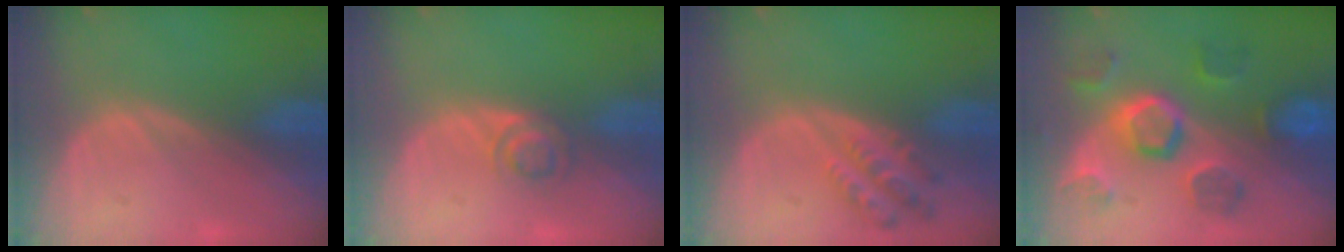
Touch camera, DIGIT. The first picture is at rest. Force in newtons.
{"total": 3.0, "press": 2.9, "slide": 0.2}
{"total": 4.9, "press": 4.8, "slide": 1.1}
{"total": 9.1, "press": 9.0, "slide": 1.4}